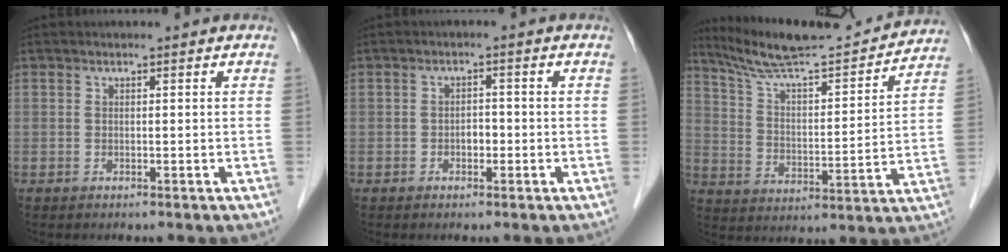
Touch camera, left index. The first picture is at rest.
{"total": 1.8, "force": [-0.7, 1.1, 1.3], "torque": [-0.016, 0.005, -0.011]}
{"total": 18.6, "force": [17.4, 0.7, 6.5], "torque": [-0.116, -0.007, 0.268]}